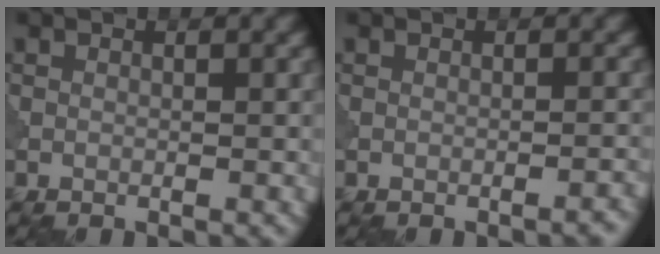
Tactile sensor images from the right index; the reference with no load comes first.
{"total": 1.2, "force": [-0.9, 0.3, 0.8], "torque": [-0.004, 0.004, -0.015]}